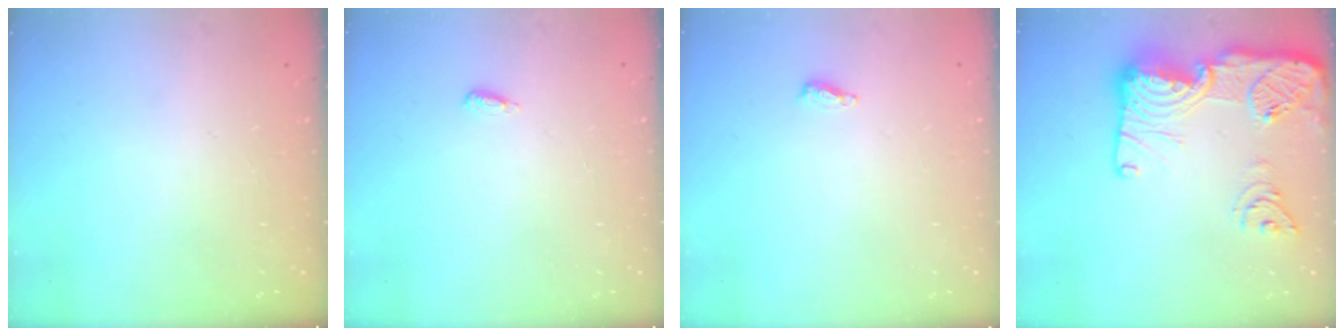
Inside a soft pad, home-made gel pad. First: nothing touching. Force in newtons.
{"total": 6.6, "press": 3.9, "slide": 5.3}
{"total": 5.2, "press": 5.0, "slide": 1.4}
{"total": 23.6, "press": 23.5, "slide": 2.3}